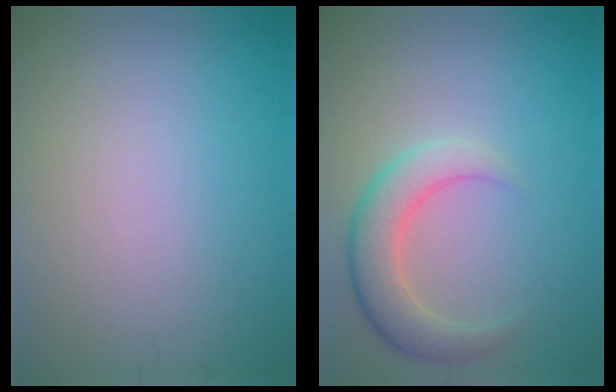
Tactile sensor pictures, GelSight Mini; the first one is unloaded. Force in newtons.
{"total": 4.3, "press": 4.3, "slide": 0.2}